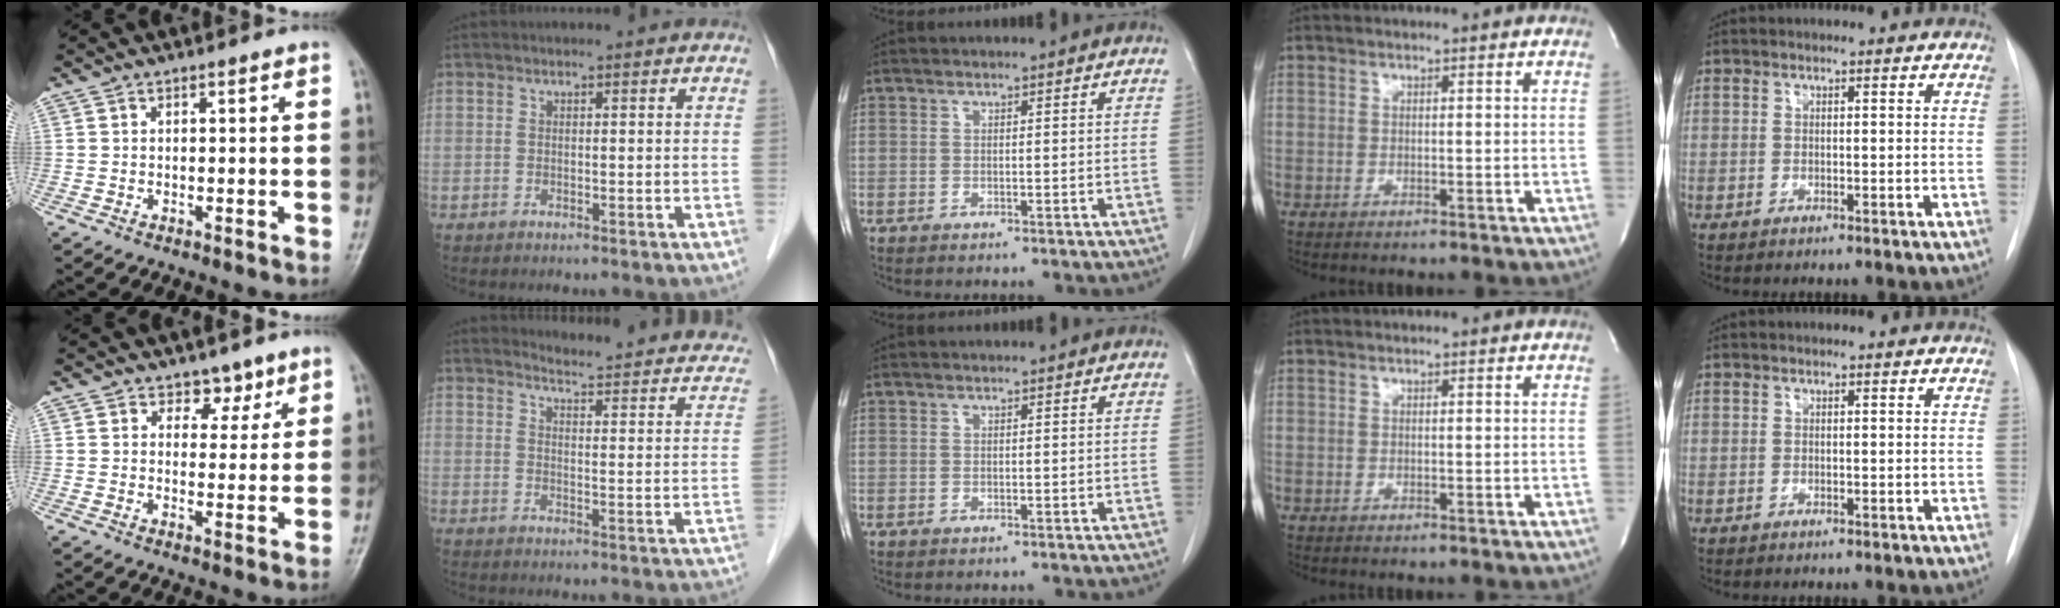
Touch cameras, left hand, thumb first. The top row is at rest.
{"thumb": {"total": 4.1, "force": [2.9, 2.6, 1.2], "torque": [0.015, -0.018, 0.041]}, "index": {"total": 17.2, "force": [16.4, 2.7, 4.6], "torque": [-0.041, -0.055, 0.166]}}